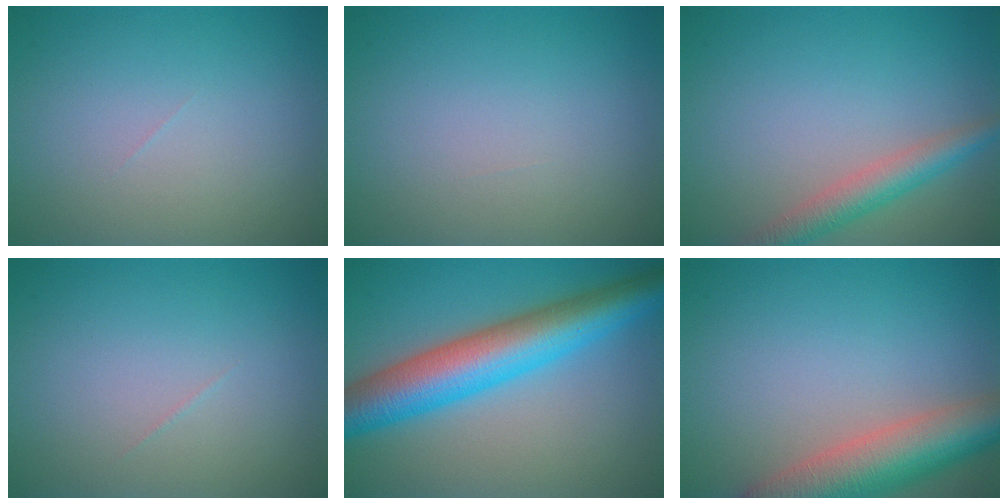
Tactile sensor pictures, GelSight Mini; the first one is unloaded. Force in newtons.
{"total": 0.0}
{"total": 3.5, "press": 3.5, "slide": 0.1}
{"total": 0.0}
{"total": 9.2, "press": 9.2, "slide": 0.2}
{"total": 7.9, "press": 7.9, "slide": 0.5}